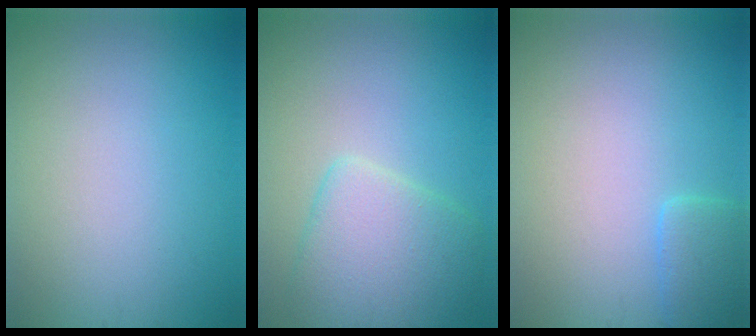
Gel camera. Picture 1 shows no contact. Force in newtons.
{"total": 4.9, "press": 4.9, "slide": 0.3}
{"total": 2.3, "press": 2.3, "slide": 0.2}